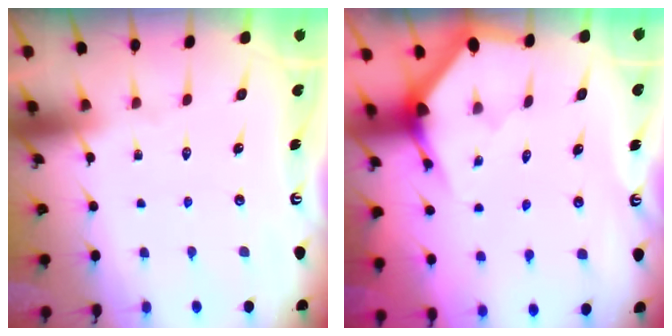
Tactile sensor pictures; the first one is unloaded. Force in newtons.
{"total": 3.2, "press": 3.2, "slide": 0.2}